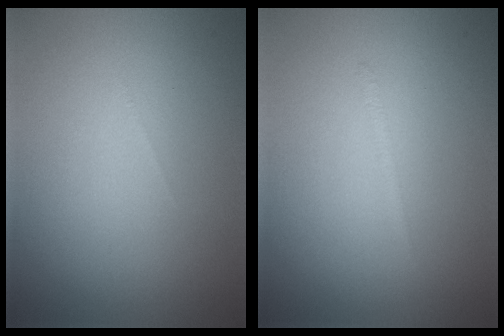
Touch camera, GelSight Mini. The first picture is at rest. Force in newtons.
{"total": 0.6, "press": 0.5, "slide": 0.1}